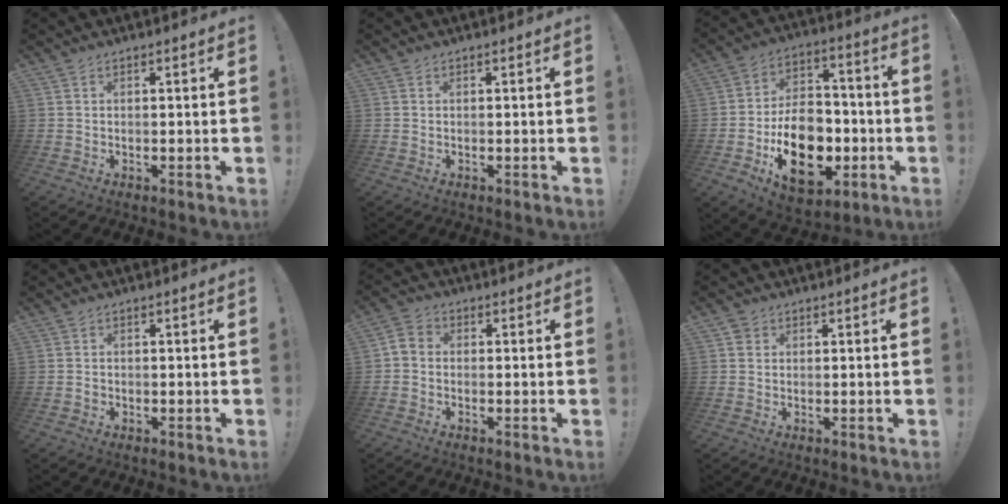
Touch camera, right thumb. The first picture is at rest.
{"total": 0.0}
{"total": 20.1, "force": [-6.5, 14.1, 12.8], "torque": [-0.198, 0.039, -0.093]}
{"total": 1.0, "force": [-0.7, 0.6, 0.4], "torque": [-0.005, 0.001, -0.012]}
{"total": 3.4, "force": [-1.2, 2.6, 1.8], "torque": [-0.037, 0.013, -0.021]}
{"total": 1.7, "force": [0.7, 1.5, 0.3], "torque": [-0.007, 0.002, 0.014]}